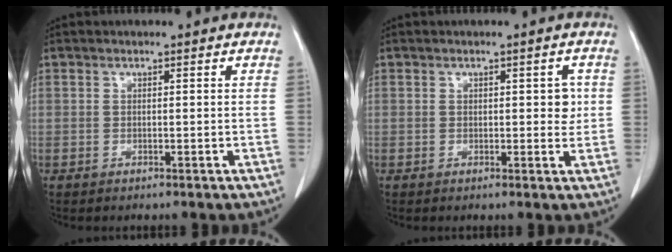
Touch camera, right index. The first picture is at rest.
{"total": 2.5, "force": [0.3, 1.3, 2.2], "torque": [-0.020, 0.005, 0.004]}